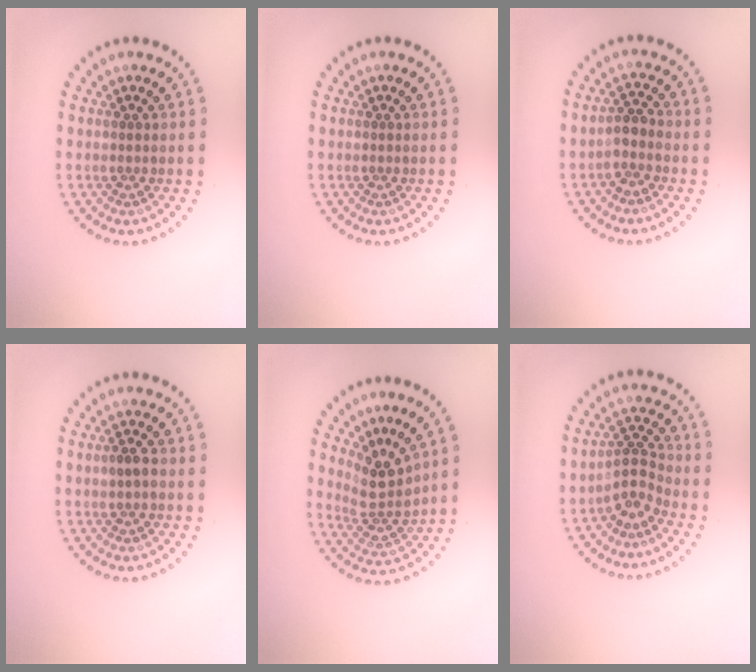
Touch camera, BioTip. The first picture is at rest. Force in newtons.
{"total": 0.0}
{"total": 1.9, "press": 1.6, "slide": 1.2}
{"total": 1.4, "press": 1.4, "slide": 0.1}
{"total": 3.1, "press": 2.3, "slide": 2.1}
{"total": 2.7, "press": 1.9, "slide": 1.9}